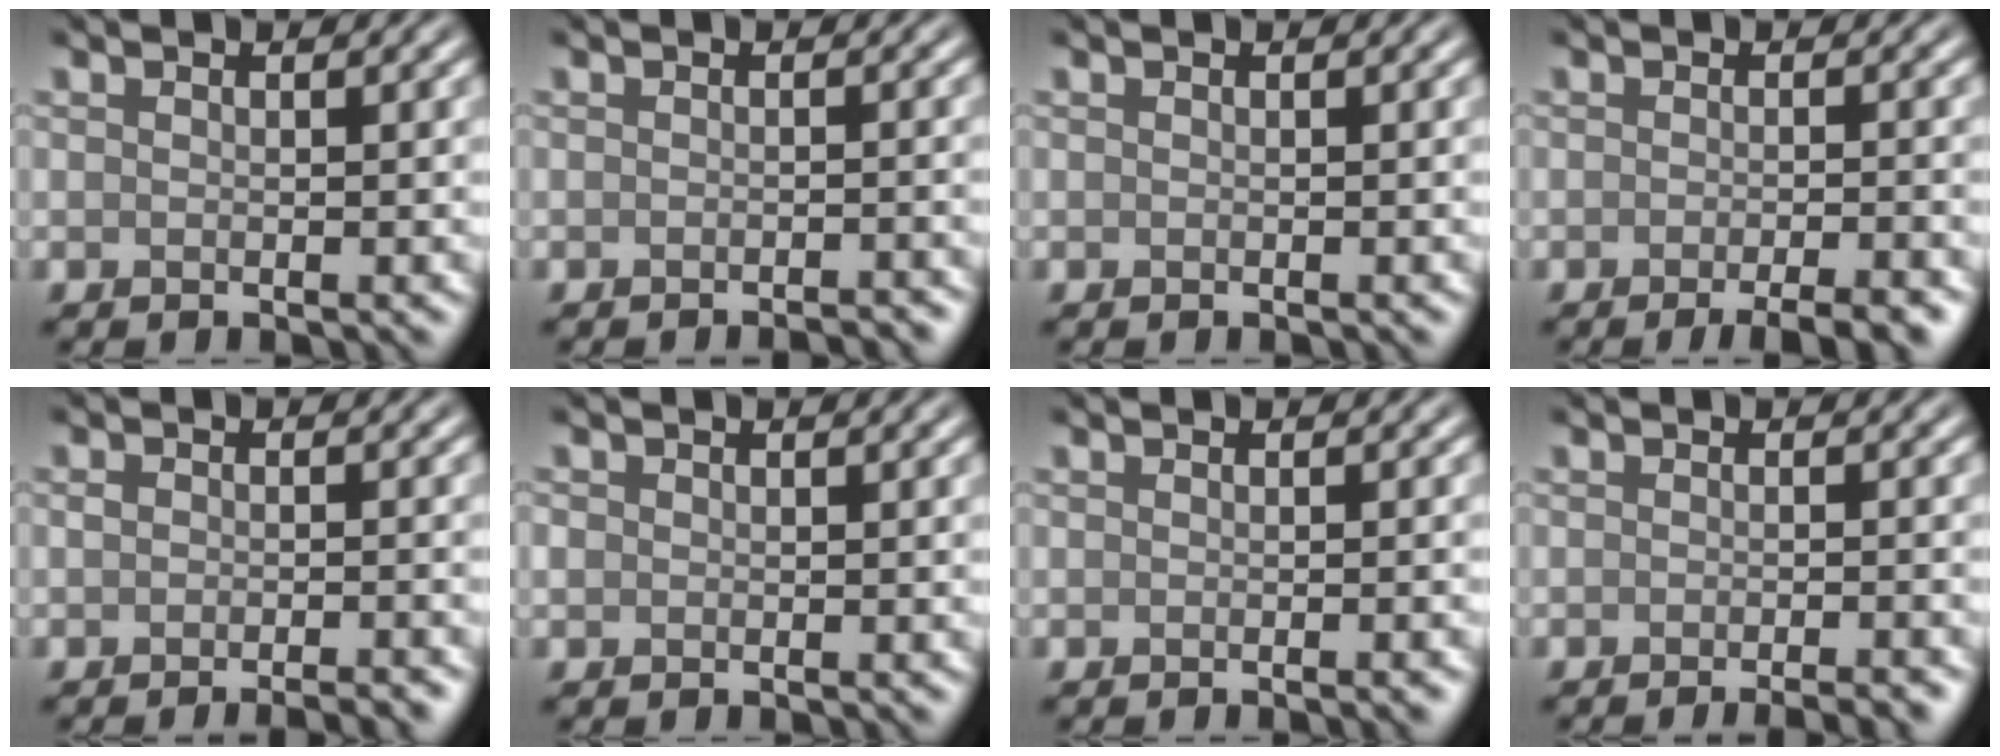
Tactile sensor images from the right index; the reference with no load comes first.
{"total": 1.8, "force": [-1.6, 0.3, 0.7], "torque": [0.005, 0.003, -0.020]}
{"total": 0.0}
{"total": 4.2, "force": [-2.8, 0.9, 3.1], "torque": [-0.034, 0.002, -0.038]}
{"total": 2.5, "force": [-2.0, 0.5, 1.5], "torque": [-0.017, -0.002, -0.032]}
{"total": 0.6, "force": [0.0, 0.6, 0.1], "torque": [-0.001, 0.000, -0.002]}
{"total": 1.5, "force": [-0.6, 0.3, 1.3], "torque": [-0.008, 0.000, -0.009]}
{"total": 3.5, "force": [-2.5, 0.8, 2.3], "torque": [-0.015, 0.009, -0.032]}